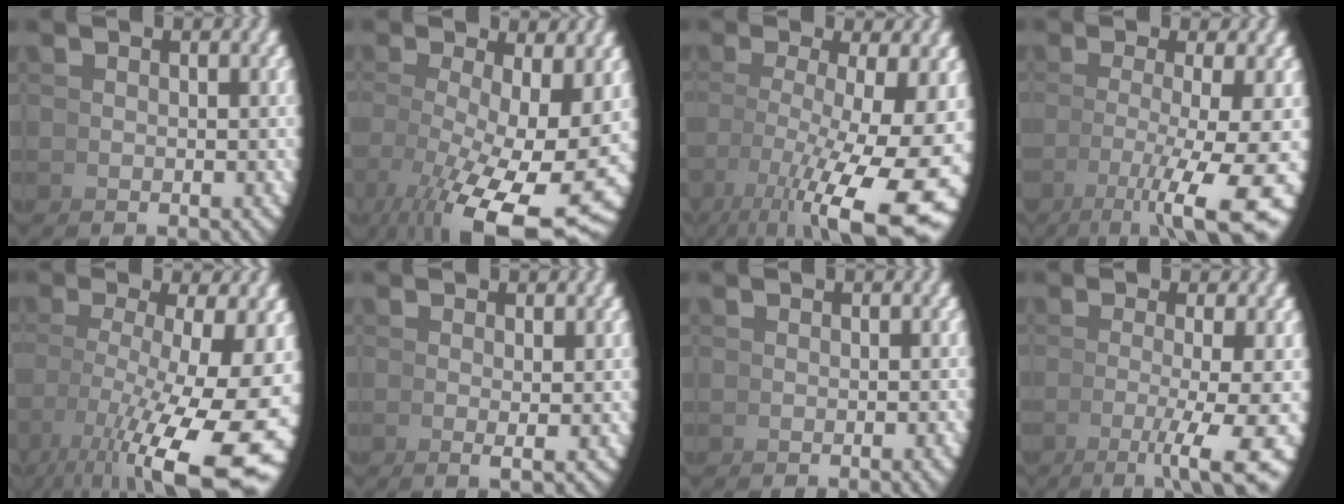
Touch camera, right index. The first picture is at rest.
{"total": 11.0, "force": [-2.8, 5.3, 9.2], "torque": [-0.163, -0.060, -0.007]}
{"total": 11.1, "force": [-1.7, 5.4, 9.6], "torque": [-0.134, -0.042, 0.004]}
{"total": 8.5, "force": [-2.2, 2.8, 7.8], "torque": [-0.116, -0.023, -0.012]}
{"total": 12.2, "force": [-2.3, 6.1, 10.3], "torque": [-0.149, -0.048, -0.002]}
{"total": 1.1, "force": [0.2, -0.2, 1.0], "torque": [-0.027, -0.007, 0.005]}
{"total": 1.0, "force": [-0.4, 0.3, 0.9], "torque": [-0.008, 0.008, -0.010]}
{"total": 7.2, "force": [-2.7, 1.5, 6.5], "torque": [-0.087, -0.014, -0.032]}